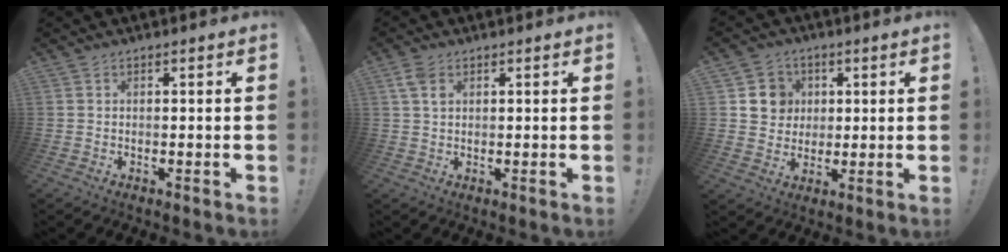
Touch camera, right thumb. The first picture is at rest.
{"total": 4.3, "force": [1.9, 2.6, 2.9], "torque": [-0.053, 0.000, 0.036]}
{"total": 8.6, "force": [2.7, 8.0, 1.5], "torque": [-0.010, -0.019, 0.055]}